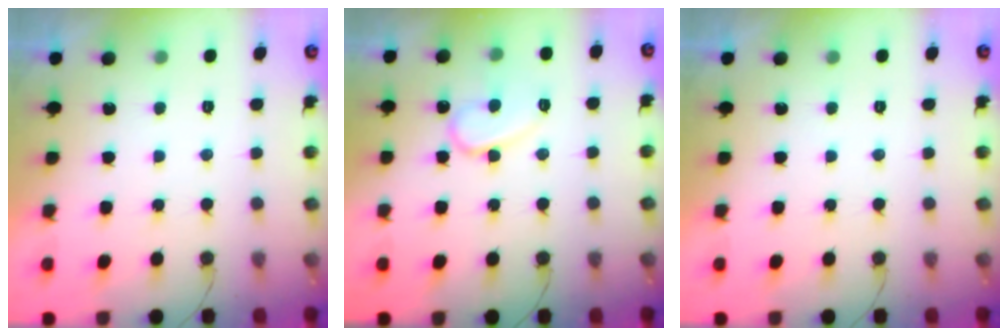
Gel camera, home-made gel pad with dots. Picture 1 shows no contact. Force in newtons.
{"total": 10.2, "press": 10.2, "slide": 1.1}
{"total": 0.0}